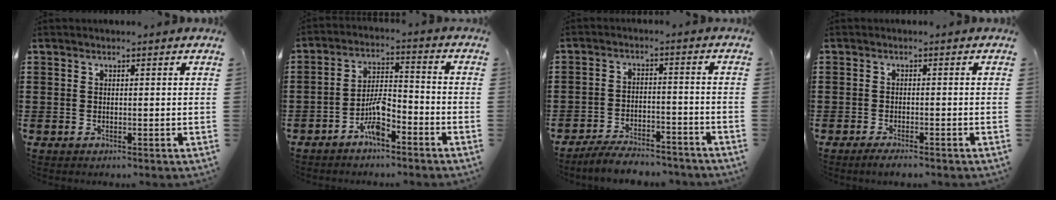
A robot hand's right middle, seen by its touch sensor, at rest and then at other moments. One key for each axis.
{"total": 5.6, "fx": -3.9, "fy": 1.4, "fz": 3.9, "tx": -0.093, "ty": 0.004, "tz": -0.080}
{"total": 5.0, "fx": -4.8, "fy": 0.7, "fz": 1.1, "tx": -0.025, "ty": 0.005, "tz": -0.098}
{"total": 1.4, "fx": -1.2, "fy": 0.1, "fz": 0.7, "tx": -0.013, "ty": -0.002, "tz": -0.023}